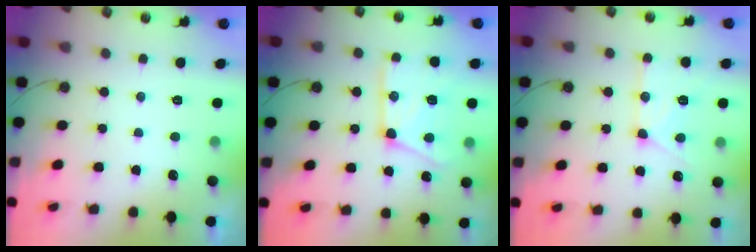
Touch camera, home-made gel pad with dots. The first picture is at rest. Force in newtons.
{"total": 17.4, "press": 17.3, "slide": 1.9}
{"total": 12.8, "press": 12.8, "slide": 1.4}